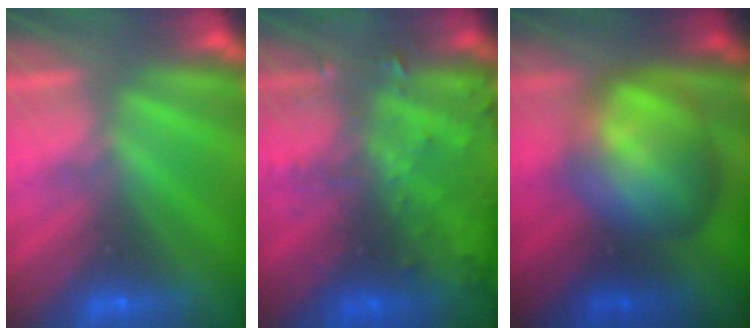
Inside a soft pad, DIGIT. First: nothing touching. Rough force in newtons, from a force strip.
{"total": 9.3}
{"total": 8.0}